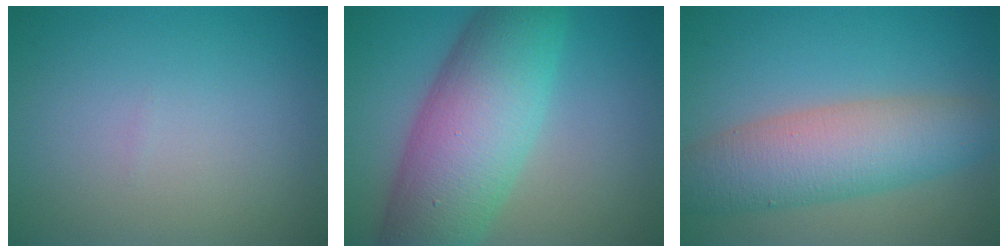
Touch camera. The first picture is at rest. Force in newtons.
{"total": 11.1, "press": 11.1, "slide": 0.5}
{"total": 7.0, "press": 7.0, "slide": 0.2}